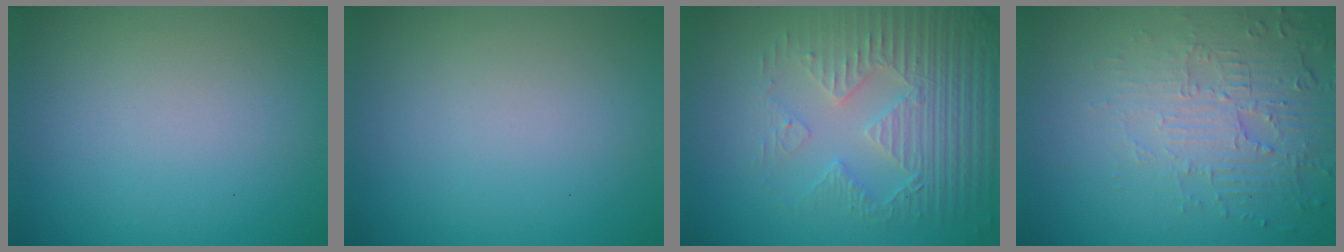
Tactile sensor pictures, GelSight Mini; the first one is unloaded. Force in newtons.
{"total": 0.0}
{"total": 4.4, "press": 4.3, "slide": 0.7}
{"total": 4.5, "press": 3.3, "slide": 3.1}